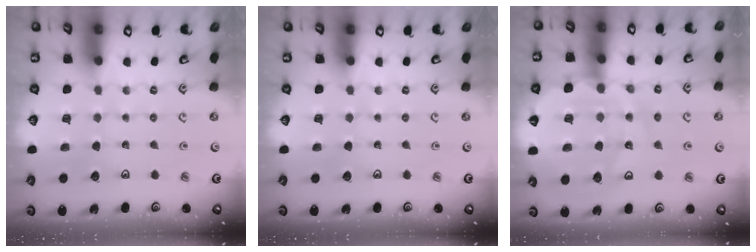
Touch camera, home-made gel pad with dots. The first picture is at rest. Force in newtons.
{"total": 0.0}
{"total": 14.3, "press": 14.2, "slide": 2.1}